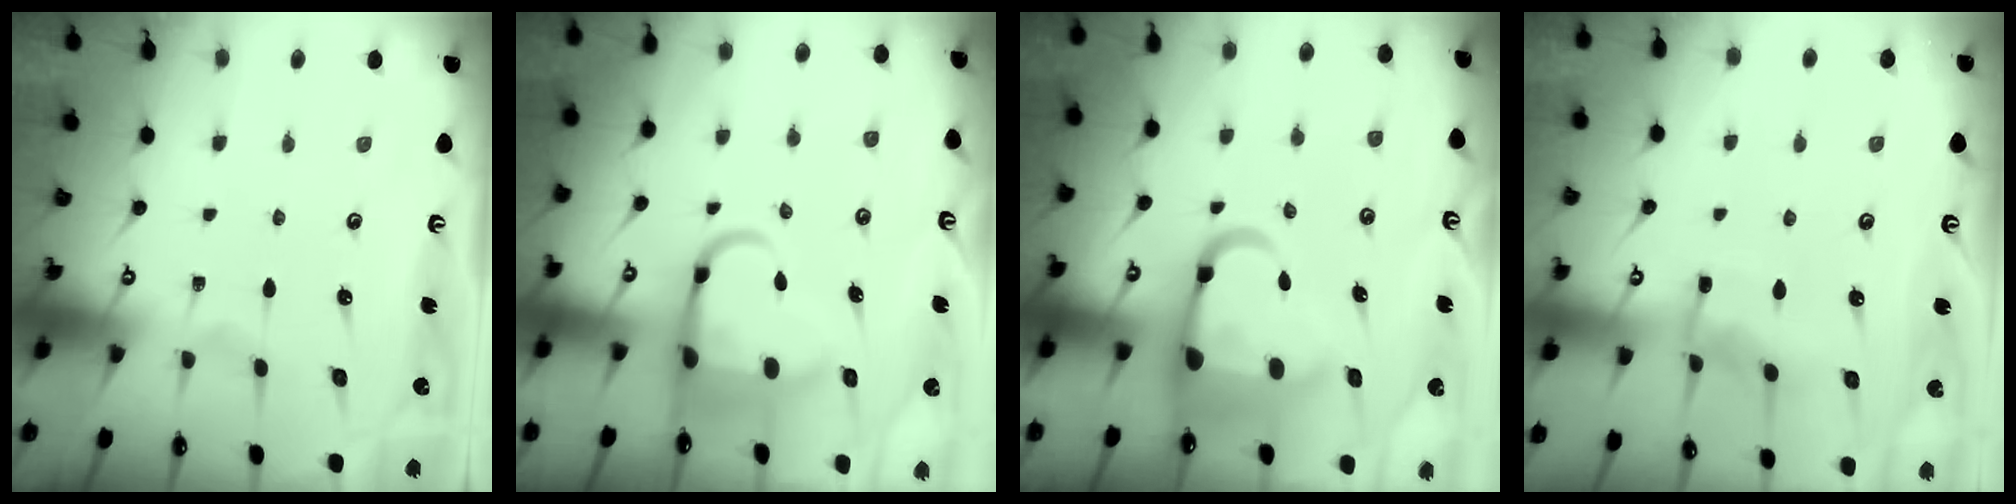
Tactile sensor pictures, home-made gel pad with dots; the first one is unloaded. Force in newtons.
{"total": 9.8, "press": 9.4, "slide": 2.9}
{"total": 11.8, "press": 11.4, "slide": 3.0}
{"total": 6.8, "press": 6.7, "slide": 0.7}